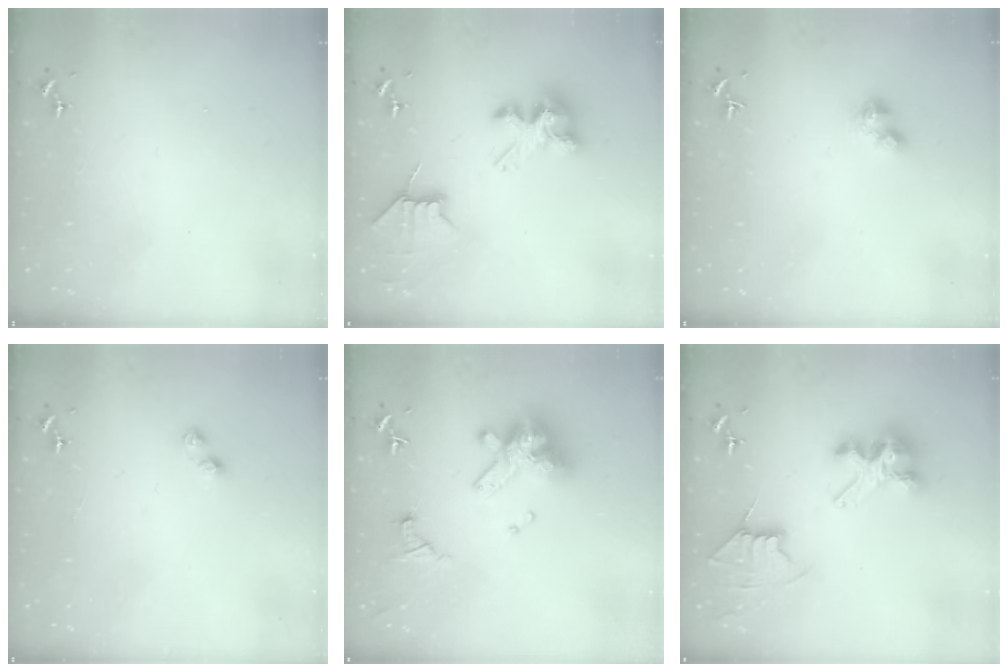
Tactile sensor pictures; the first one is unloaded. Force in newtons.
{"total": 8.1, "press": 8.1, "slide": 0.6}
{"total": 2.9, "press": 2.9, "slide": 0.7}
{"total": 3.0, "press": 2.9, "slide": 0.4}
{"total": 15.5, "press": 15.4, "slide": 1.7}
{"total": 9.4, "press": 9.4, "slide": 0.7}